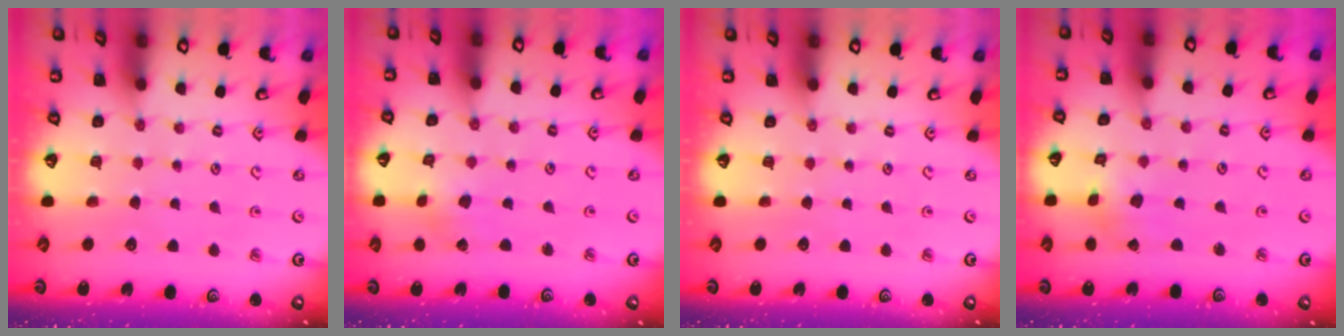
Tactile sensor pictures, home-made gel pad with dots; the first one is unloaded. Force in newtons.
{"total": 2.1, "press": 2.0, "slide": 0.3}
{"total": 0.0}
{"total": 1.1, "press": 1.0, "slide": 0.4}